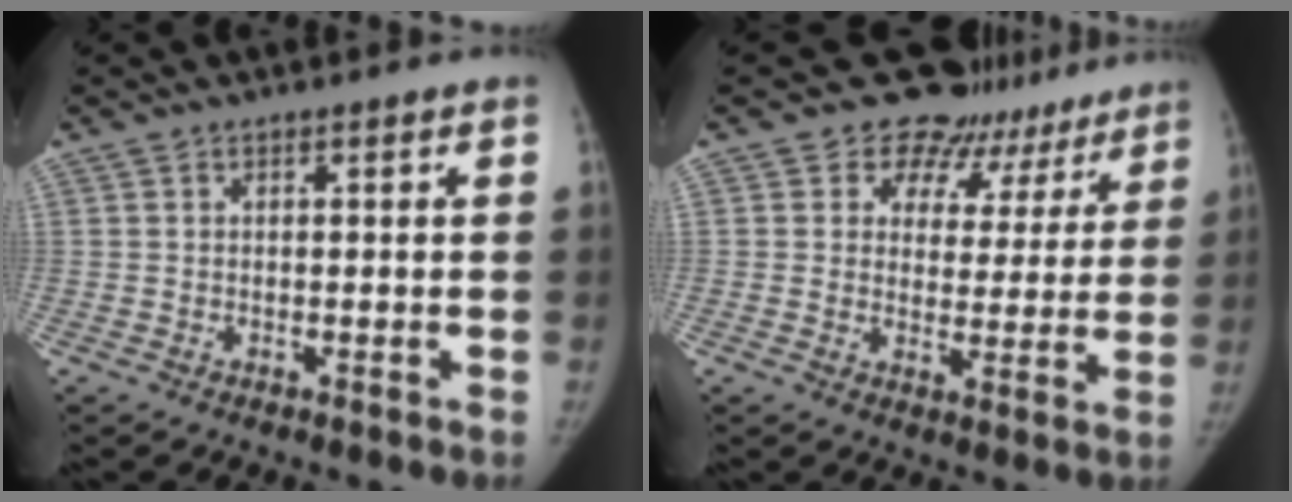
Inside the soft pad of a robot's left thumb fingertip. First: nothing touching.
{"total": 14.0, "force": [11.4, 8.0, 1.0], "torque": [0.031, -0.059, 0.126]}